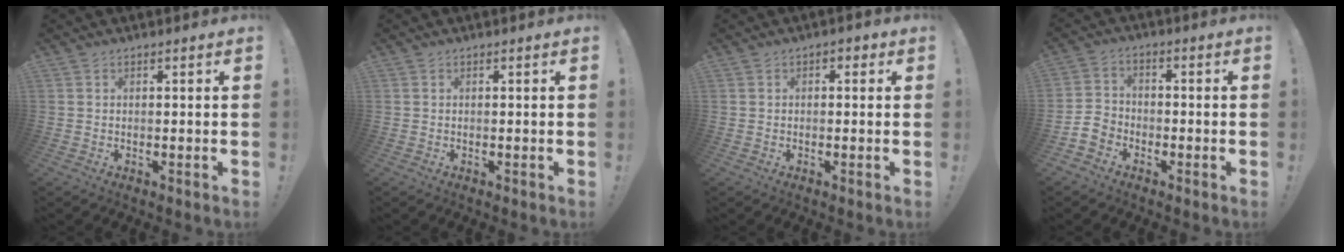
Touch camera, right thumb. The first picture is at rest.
{"total": 0.0}
{"total": 1.6, "force": [-0.7, 1.3, 0.7], "torque": [-0.005, 0.005, -0.016]}
{"total": 6.5, "force": [-4.3, 4.4, 1.8], "torque": [-0.037, 0.030, -0.080]}